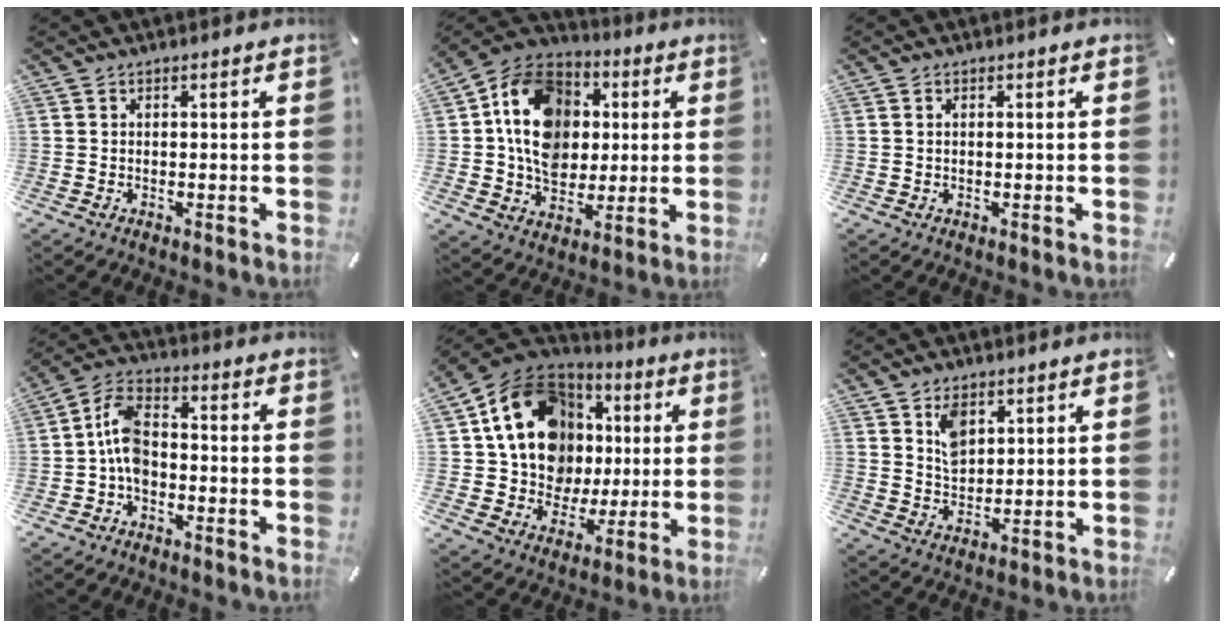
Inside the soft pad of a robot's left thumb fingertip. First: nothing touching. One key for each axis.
{"total": 16.8, "fx": 1.3, "fy": 14.0, "fz": 9.1, "tx": -0.176, "ty": 0.011, "tz": 0.027}
{"total": 0.7, "fx": 0.1, "fy": 0.4, "fz": 0.6, "tx": -0.012, "ty": 0.003, "tz": 0.001}
{"total": 8.2, "fx": -2.2, "fy": 5.2, "fz": 5.9, "tx": -0.133, "ty": 0.015, "tz": -0.042}
{"total": 19.5, "fx": 4.8, "fy": 16.3, "fz": 9.6, "tx": -0.156, "ty": -0.022, "tz": 0.105}
{"total": 6.0, "fx": 3.3, "fy": 4.1, "fz": 2.8, "tx": -0.043, "ty": -0.002, "tz": 0.059}